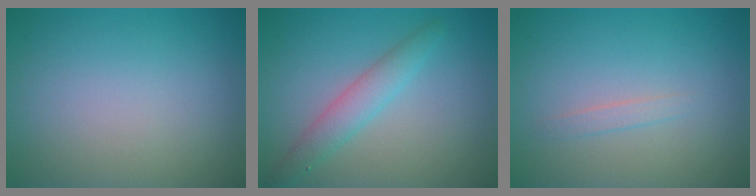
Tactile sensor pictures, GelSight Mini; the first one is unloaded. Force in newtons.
{"total": 2.8, "press": 2.8, "slide": 0.1}
{"total": 0.9, "press": 0.9, "slide": 0.0}